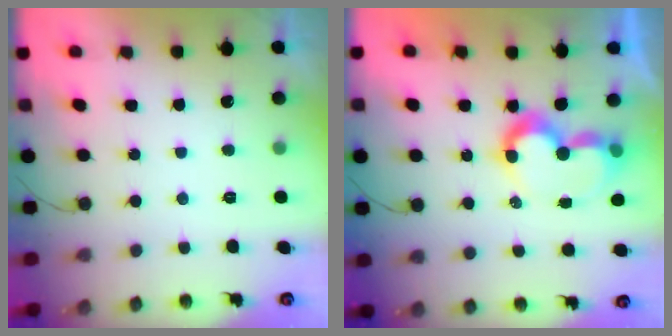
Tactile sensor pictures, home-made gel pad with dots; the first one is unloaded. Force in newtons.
{"total": 10.0, "press": 9.9, "slide": 1.0}